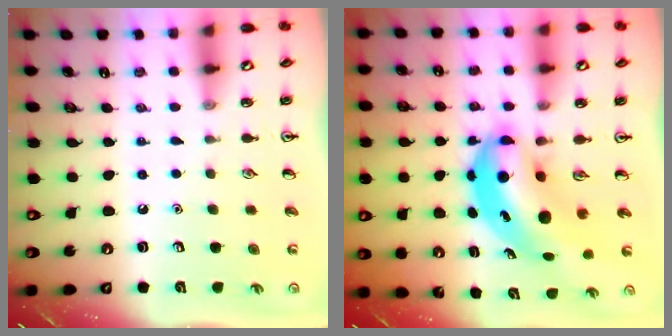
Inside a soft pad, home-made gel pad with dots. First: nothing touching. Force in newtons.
{"total": 8.8, "press": 8.5, "slide": 2.3}